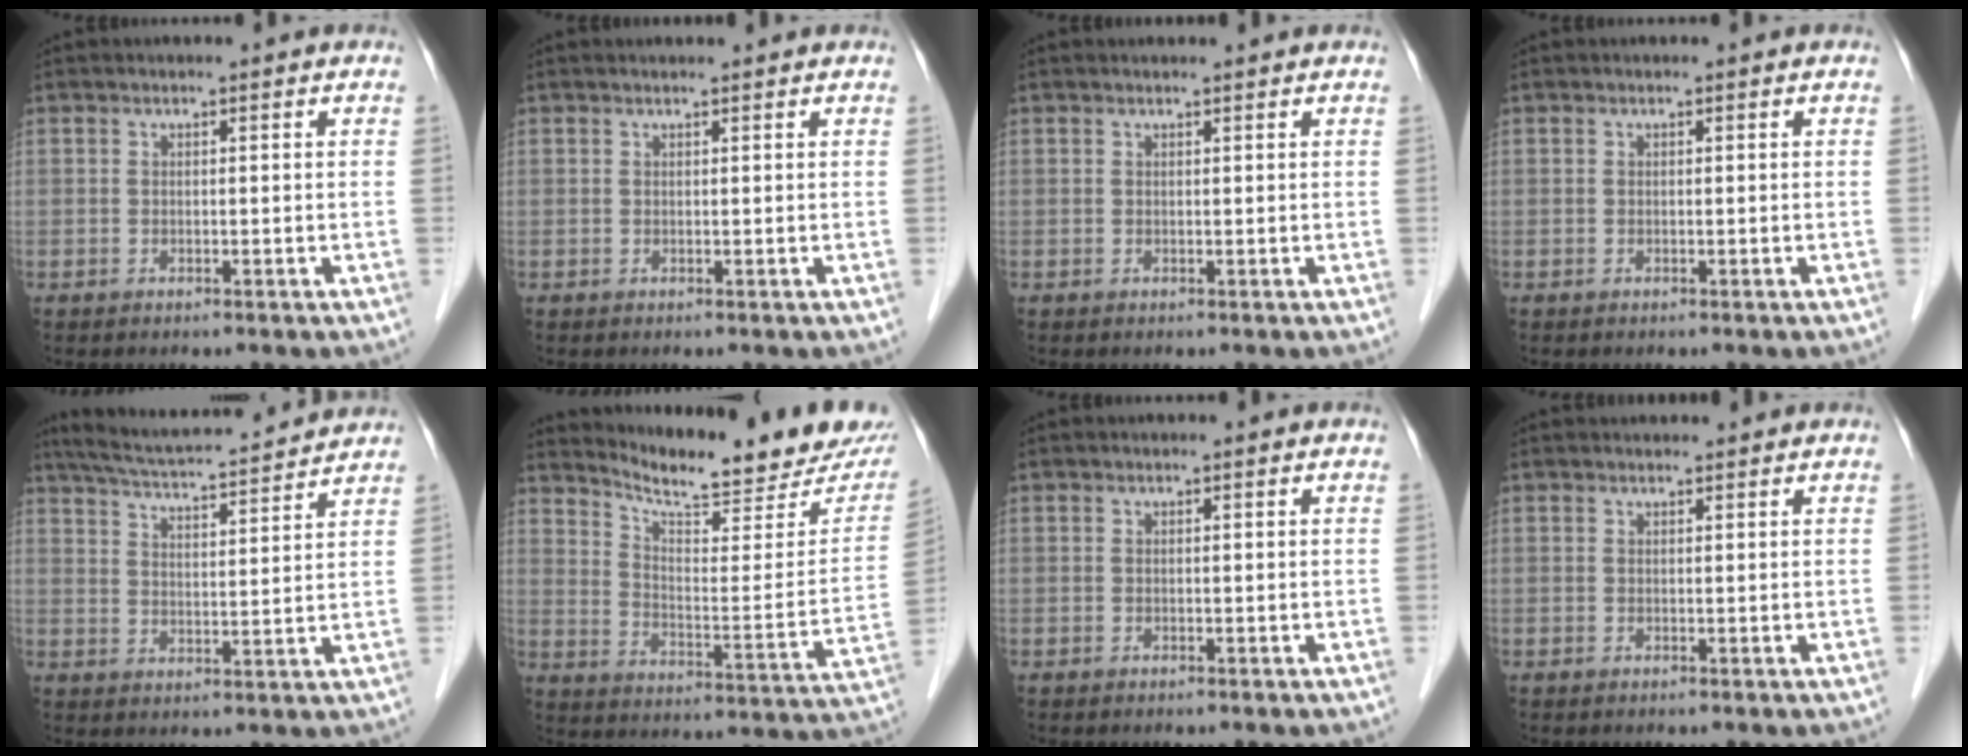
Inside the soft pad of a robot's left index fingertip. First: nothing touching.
{"total": 1.9, "force": [1.8, 0.0, 0.5], "torque": [-0.008, 0.011, 0.020]}
{"total": 1.6, "force": [1.5, 0.0, 0.4], "torque": [-0.008, 0.010, 0.017]}
{"total": 0.0}
{"total": 15.0, "force": [13.9, 0.8, 5.6], "torque": [-0.104, 0.018, 0.206]}
{"total": 18.9, "force": [17.5, 1.9, 7.0], "torque": [-0.112, -0.068, 0.234]}
{"total": 0.0}
{"total": 2.3, "force": [2.2, 0.3, 0.5], "torque": [-0.008, 0.020, 0.028]}